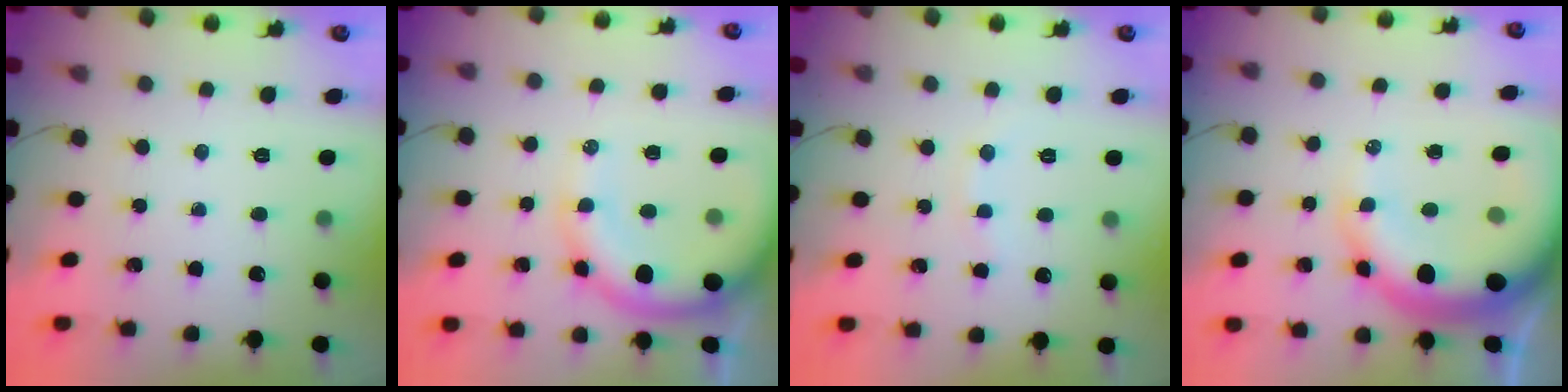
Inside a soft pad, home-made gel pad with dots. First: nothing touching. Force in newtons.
{"total": 12.7, "press": 12.4, "slide": 2.7}
{"total": 4.6, "press": 4.4, "slide": 1.2}
{"total": 16.7, "press": 16.3, "slide": 3.4}